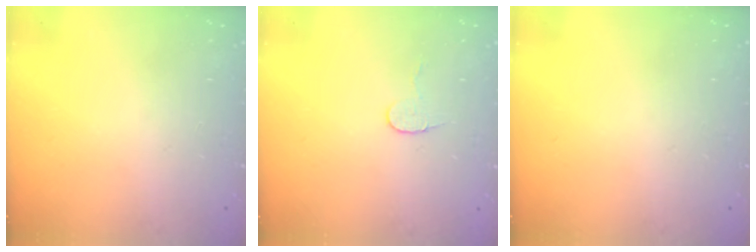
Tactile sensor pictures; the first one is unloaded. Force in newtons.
{"total": 5.6, "press": 5.6, "slide": 0.5}
{"total": 0.0}